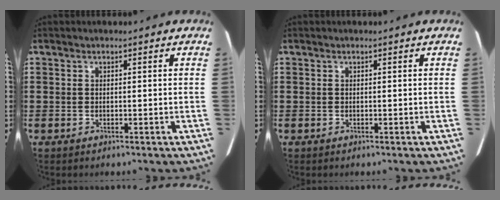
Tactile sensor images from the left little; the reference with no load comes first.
{"total": 0.0}